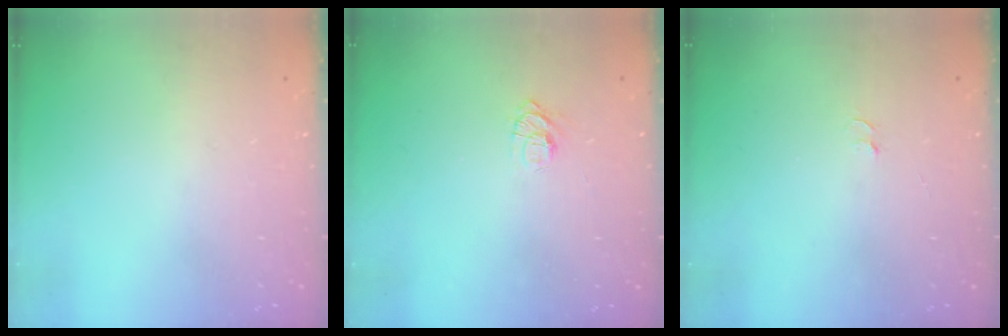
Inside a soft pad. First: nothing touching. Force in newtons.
{"total": 4.5, "press": 4.5, "slide": 0.5}
{"total": 3.4, "press": 3.4, "slide": 0.3}